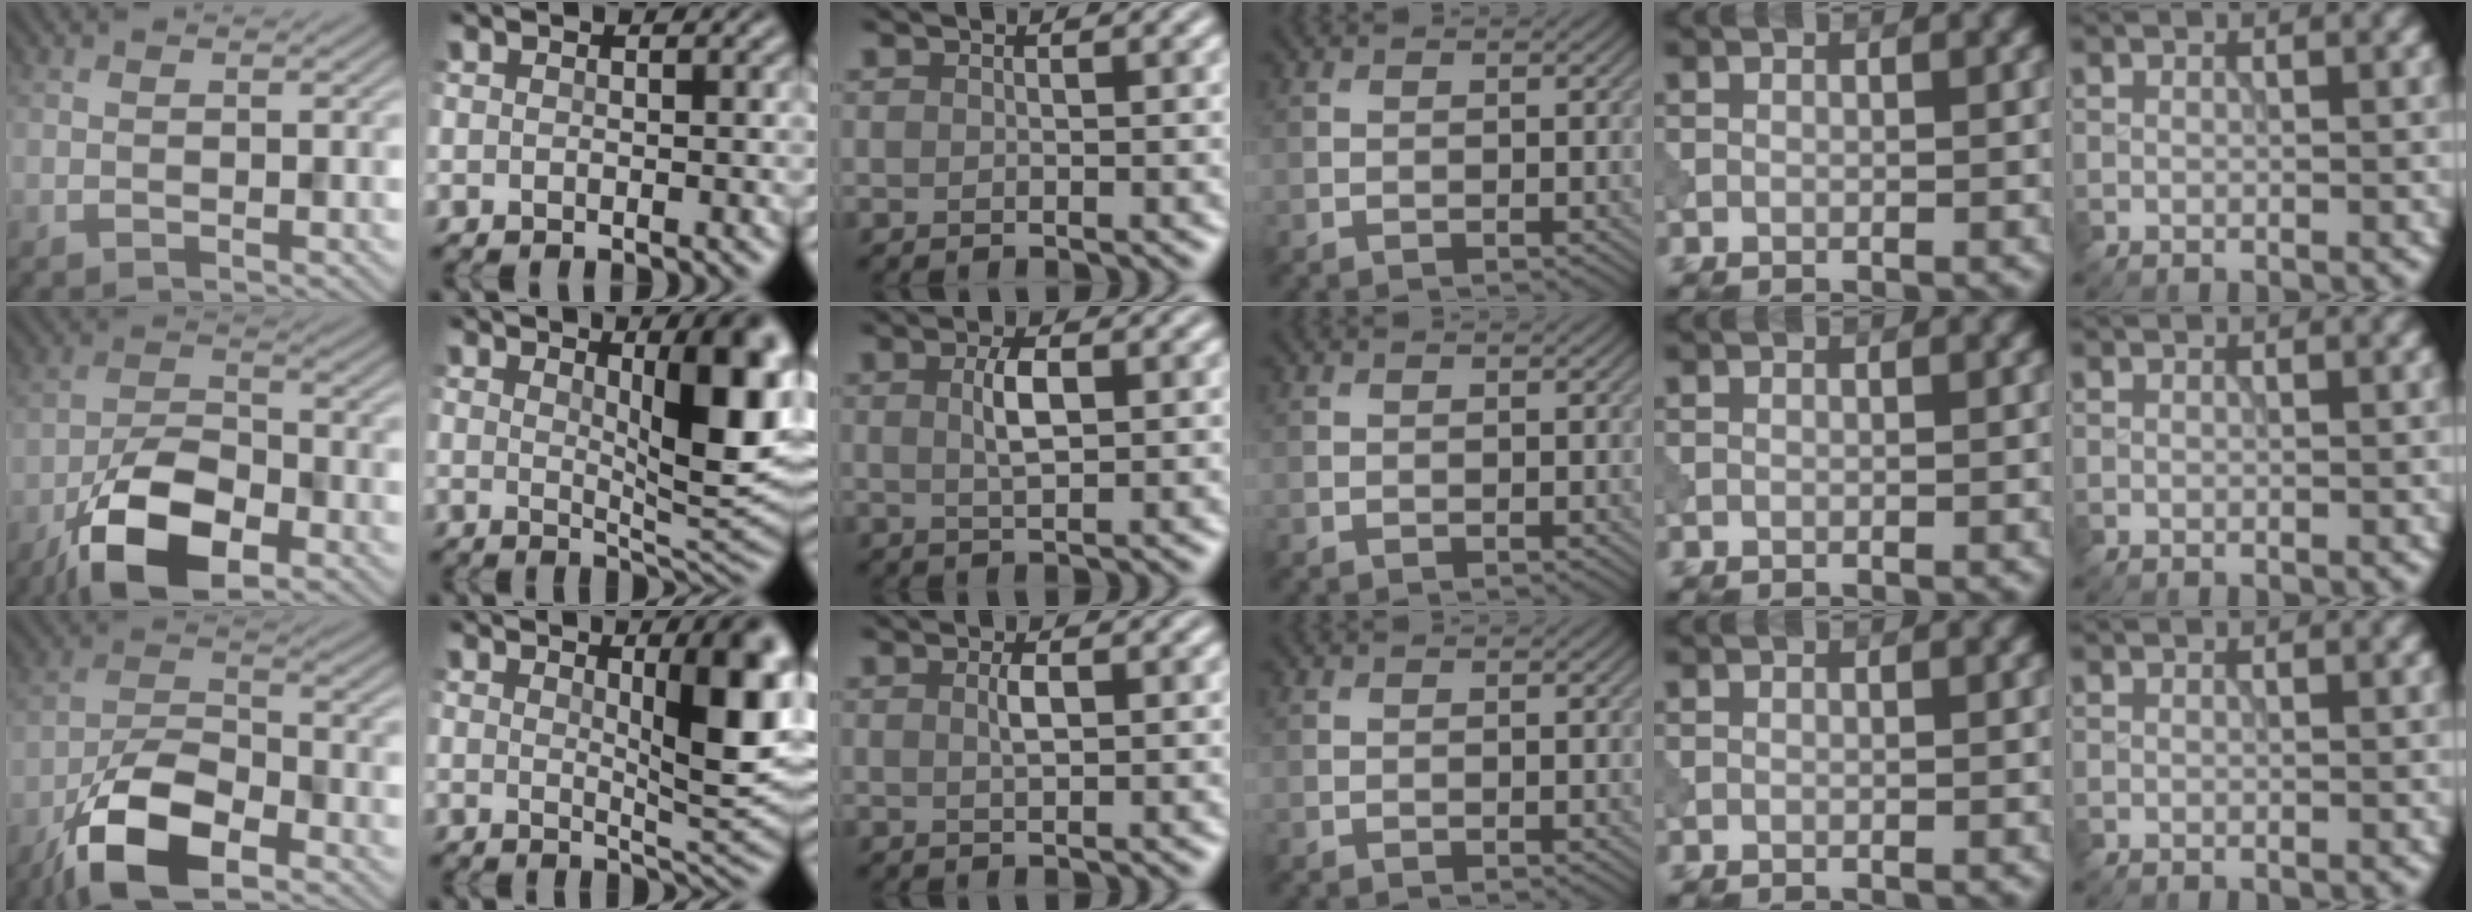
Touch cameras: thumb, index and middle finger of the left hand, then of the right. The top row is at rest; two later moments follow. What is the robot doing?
{"motion": "shake", "object": "bell"}